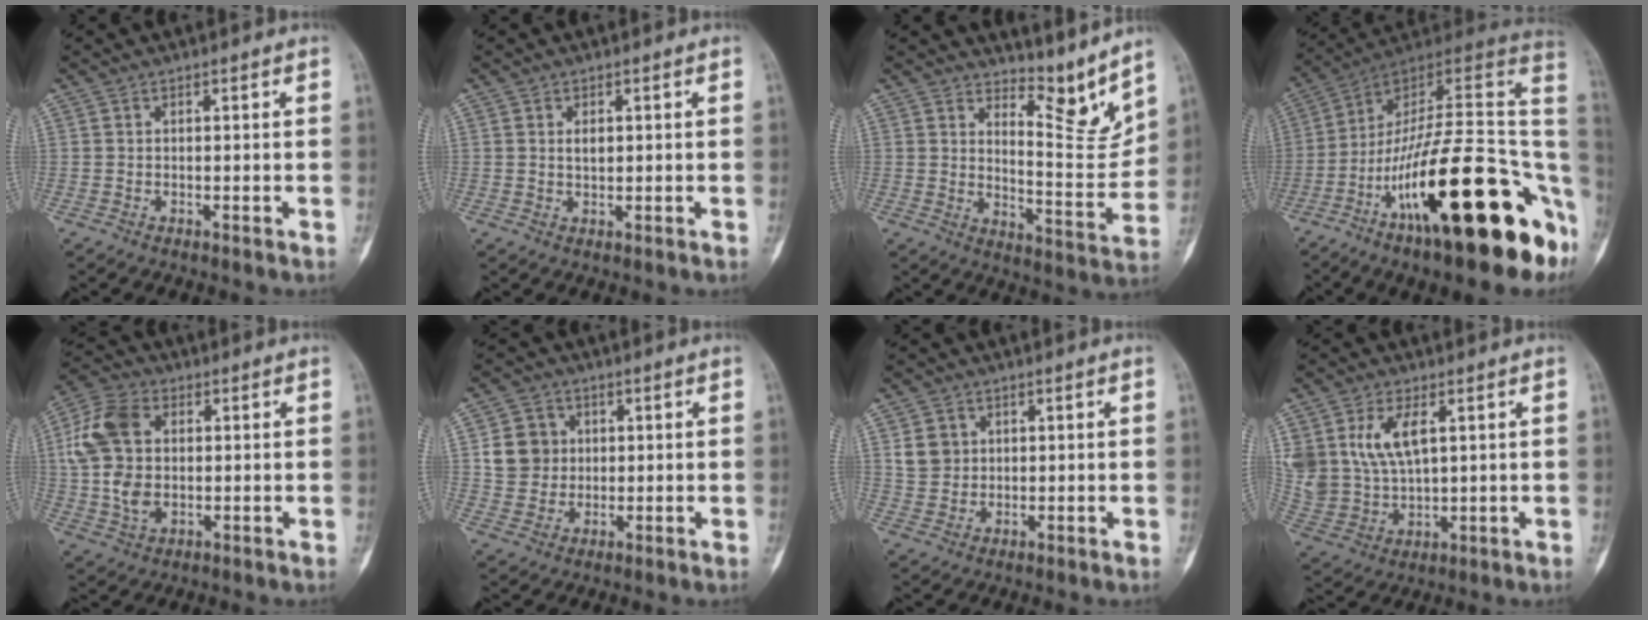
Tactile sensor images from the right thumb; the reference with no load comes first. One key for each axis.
{"total": 2.0, "fx": 0.5, "fy": 1.3, "fz": 1.4, "tx": -0.013, "ty": -0.002, "tz": 0.008}
{"total": 8.9, "fx": 8.2, "fy": 1.7, "fz": 3.0, "tx": -0.010, "ty": -0.085, "tz": 0.137}
{"total": 30.4, "fx": -10.9, "fy": 8.7, "fz": 27.0, "tx": -0.345, "ty": 0.065, "tz": -0.173}
{"total": 13.2, "fx": 1.6, "fy": 9.0, "fz": 9.5, "tx": -0.184, "ty": 0.012, "tz": 0.027}
{"total": 7.6, "fx": 1.3, "fy": 7.1, "fz": 2.6, "tx": -0.011, "ty": 0.000, "tz": 0.022}
{"total": 4.7, "fx": 1.4, "fy": 4.2, "fz": 1.8, "tx": -0.009, "ty": -0.003, "tz": 0.030}
{"total": 13.1, "fx": 4.4, "fy": 7.9, "fz": 9.5, "tx": -0.187, "ty": -0.013, "tz": 0.101}